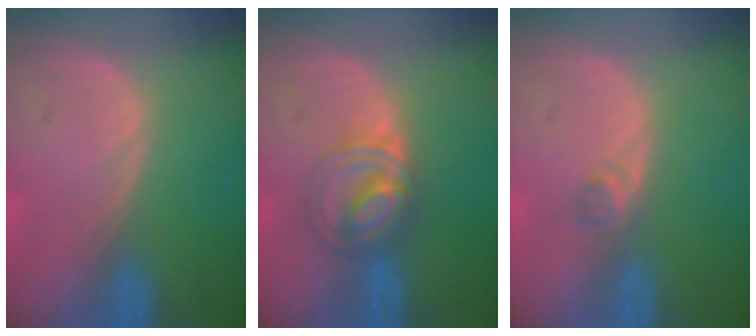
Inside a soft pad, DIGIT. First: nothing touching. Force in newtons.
{"total": 5.8, "press": 5.7, "slide": 1.2}
{"total": 1.6, "press": 1.4, "slide": 0.8}